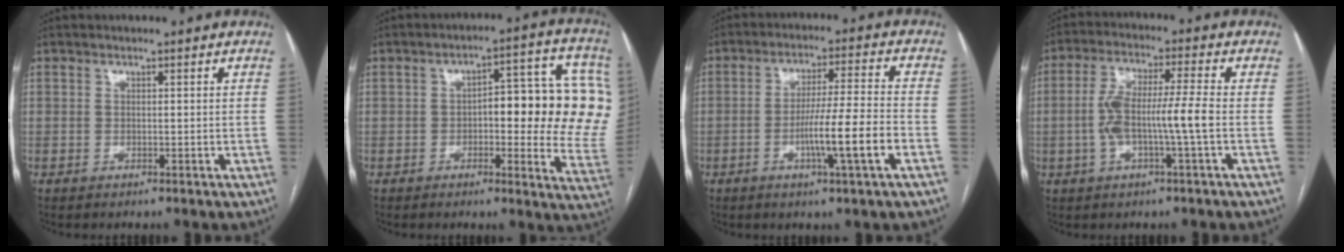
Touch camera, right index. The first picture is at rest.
{"total": 17.5, "force": [1.1, 5.7, 16.5], "torque": [-0.159, 0.030, 0.012]}
{"total": 10.2, "force": [-3.5, -0.9, 9.5], "torque": [-0.164, -0.004, -0.059]}
{"total": 8.6, "force": [-1.5, 0.3, 8.5], "torque": [-0.171, 0.016, -0.030]}